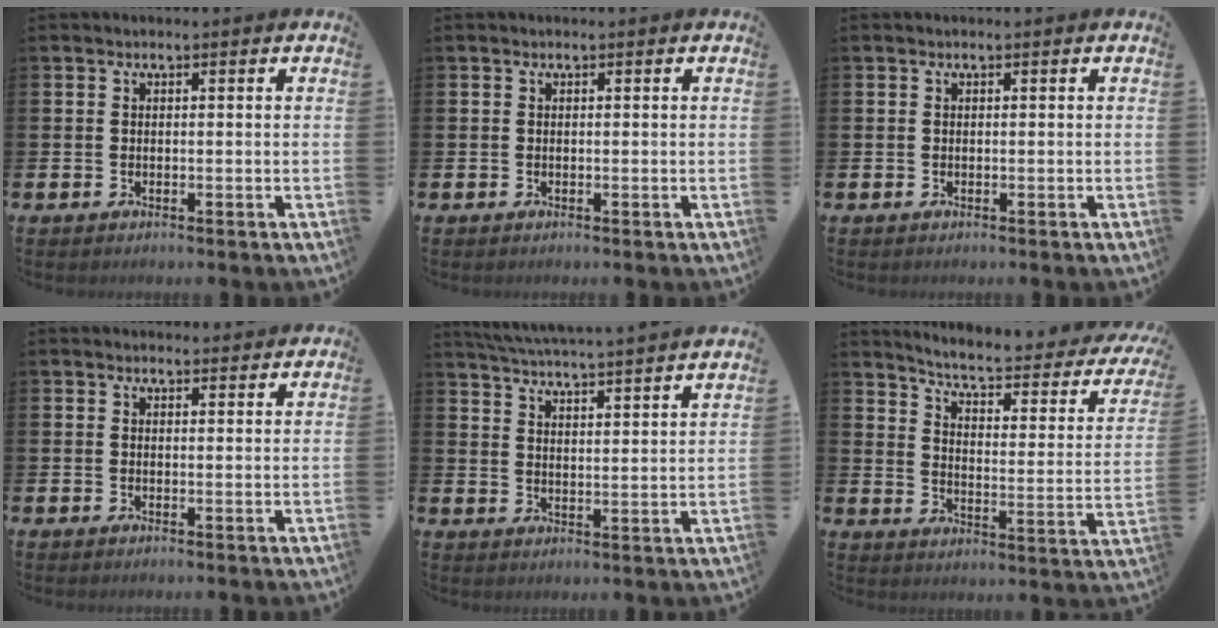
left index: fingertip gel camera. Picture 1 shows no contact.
{"total": 0.0}
{"total": 0.0}
{"total": 1.3, "force": [1.2, 0.3, 0.1], "torque": [0.005, -0.003, 0.020]}
{"total": 5.4, "force": [5.3, -0.6, 0.8], "torque": [-0.037, -0.039, 0.092]}
{"total": 5.5, "force": [4.5, 1.1, 2.9], "torque": [-0.072, -0.035, 0.065]}